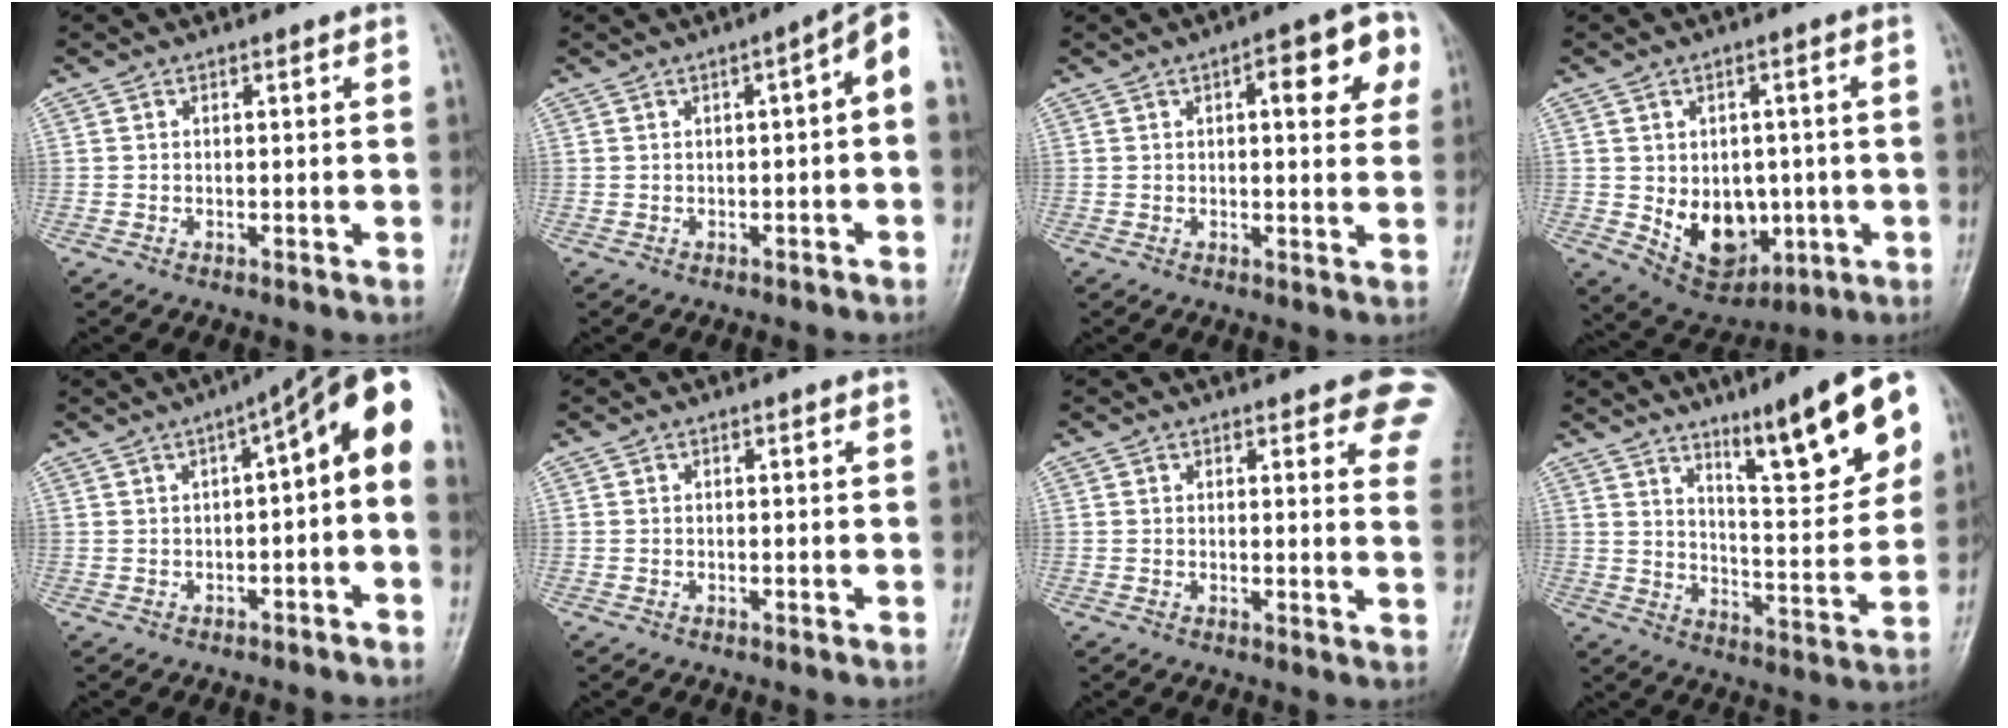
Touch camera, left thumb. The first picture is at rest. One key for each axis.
{"total": 5.6, "fx": -0.5, "fy": 1.8, "fz": 5.2, "tx": -0.061, "ty": 0.037, "tz": -0.014}
{"total": 9.8, "fx": 3.1, "fy": 3.7, "fz": 8.4, "tx": -0.077, "ty": 0.009, "tz": 0.031}
{"total": 11.5, "fx": -1.9, "fy": 8.4, "fz": 7.6, "tx": -0.073, "ty": 0.000, "tz": -0.009}
{"total": 12.6, "fx": 0.3, "fy": 4.7, "fz": 11.7, "tx": -0.140, "ty": 0.055, "tz": -0.002}
{"total": 0.0}
{"total": 8.9, "fx": 6.0, "fy": 3.0, "fz": 5.9, "tx": -0.030, "ty": -0.024, "tz": 0.052}
{"total": 17.4, "fx": 9.4, "fy": 3.7, "fz": 14.2, "tx": -0.175, "ty": -0.047, "tz": 0.146}